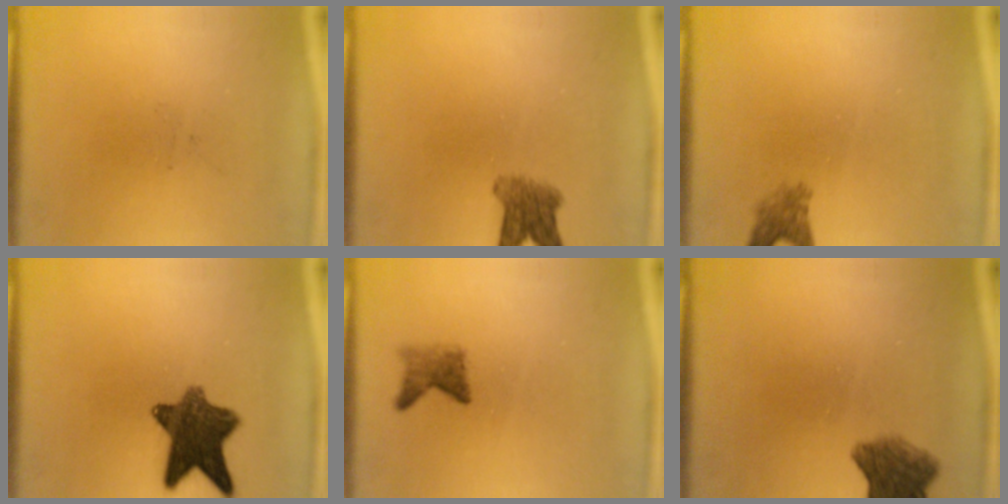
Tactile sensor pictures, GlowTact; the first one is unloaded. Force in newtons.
{"total": 4.3}
{"total": 2.5}
{"total": 10.2}
{"total": 2.0}
{"total": 6.4}